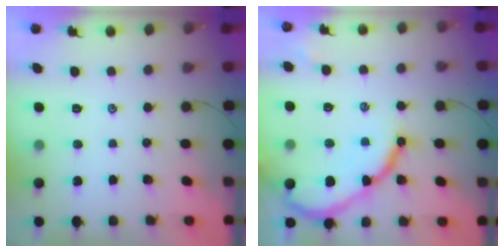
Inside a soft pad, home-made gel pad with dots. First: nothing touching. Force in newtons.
{"total": 12.6, "press": 12.6, "slide": 1.2}